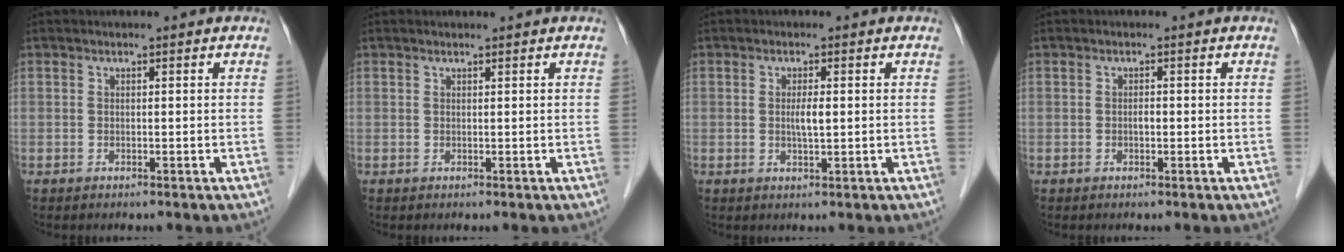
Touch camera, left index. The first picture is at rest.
{"total": 0.6, "force": [0.6, 0.0, 0.1], "torque": [-0.009, 0.005, 0.011]}
{"total": 2.1, "force": [0.2, 0.3, 2.1], "torque": [-0.042, -0.002, 0.003]}
{"total": 0.7, "force": [-0.1, 0.3, 0.6], "torque": [-0.011, 0.001, -0.004]}